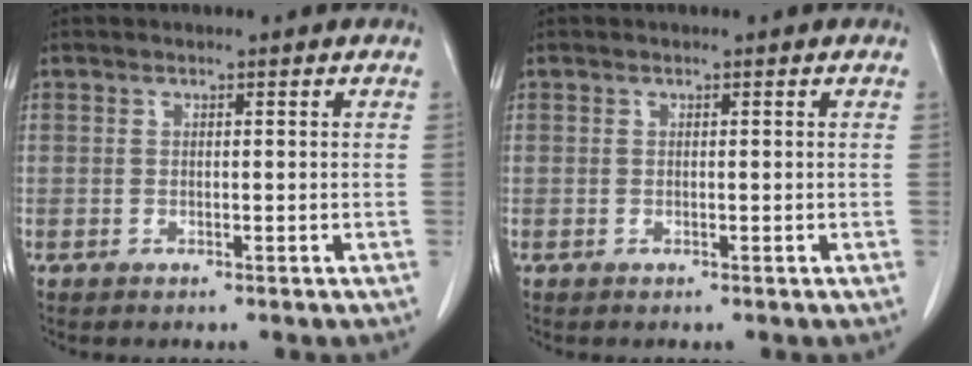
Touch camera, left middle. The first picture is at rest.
{"total": 0.0}